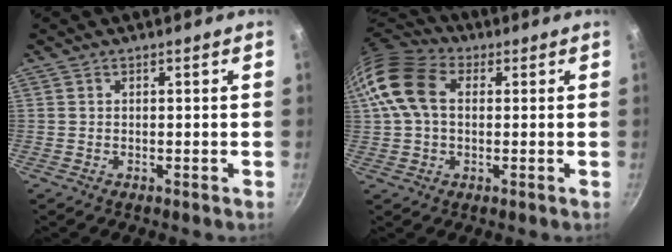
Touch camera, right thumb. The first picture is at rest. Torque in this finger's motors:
{"motor_torque": [-0.58, 1.39, 1.47, -0.02, 0.45]}